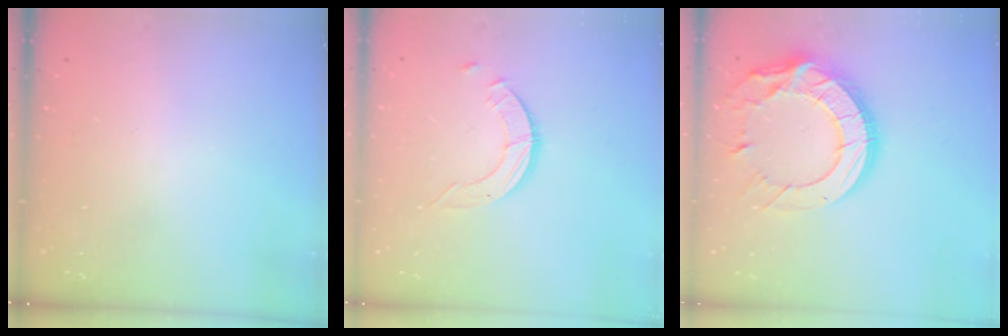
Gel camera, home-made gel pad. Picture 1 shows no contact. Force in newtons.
{"total": 3.7, "press": 3.6, "slide": 0.4}
{"total": 20.2, "press": 20.1, "slide": 1.7}